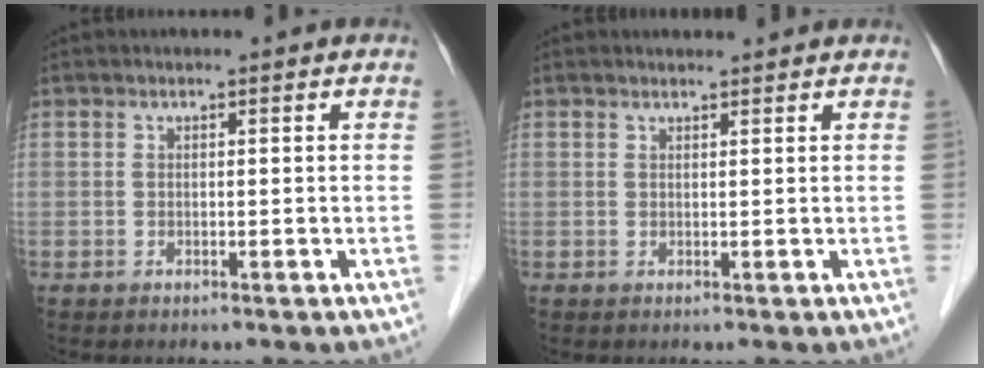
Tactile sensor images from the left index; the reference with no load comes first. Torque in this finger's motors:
{"motor_torque": [0.37, -0.13, 0.02, -0.02]}